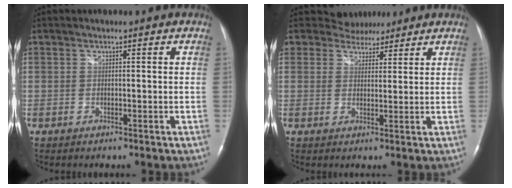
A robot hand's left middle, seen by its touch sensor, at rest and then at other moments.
{"total": 4.1, "force": [3.6, 1.9, -0.2], "torque": [0.003, 0.005, 0.055]}